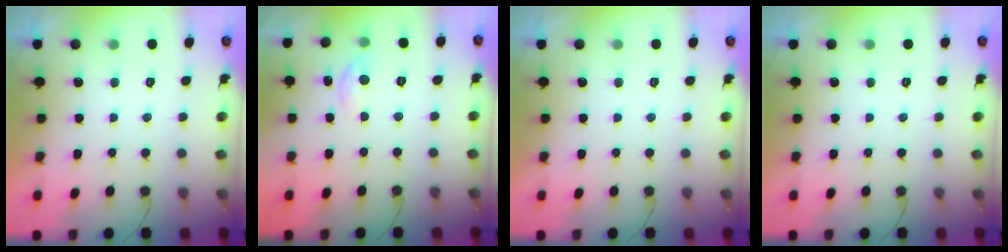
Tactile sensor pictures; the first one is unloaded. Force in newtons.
{"total": 4.6, "press": 4.5, "slide": 0.7}
{"total": 0.0}
{"total": 0.0}